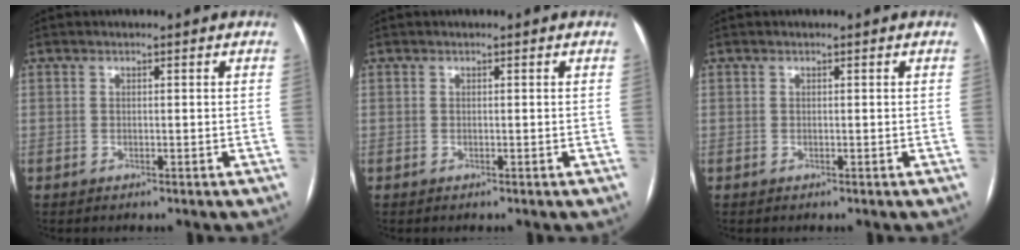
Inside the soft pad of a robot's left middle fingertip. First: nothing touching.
{"total": 0.0}
{"total": 0.0}